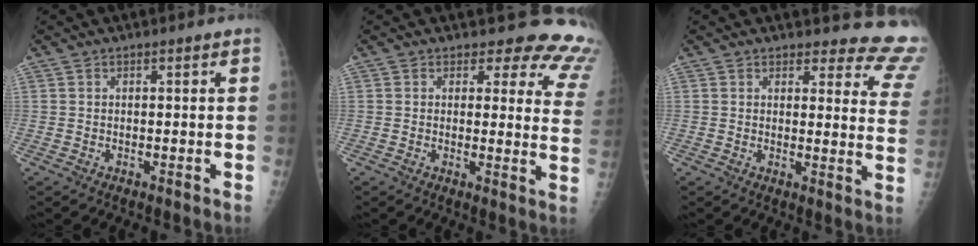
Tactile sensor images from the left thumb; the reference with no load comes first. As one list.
[{"total": 13.7, "force": [12.6, 4.8, 2.6], "torque": [0.029, -0.104, 0.098]}, {"total": 13.8, "force": [13.4, 3.1, 1.4], "torque": [0.042, -0.130, 0.111]}]